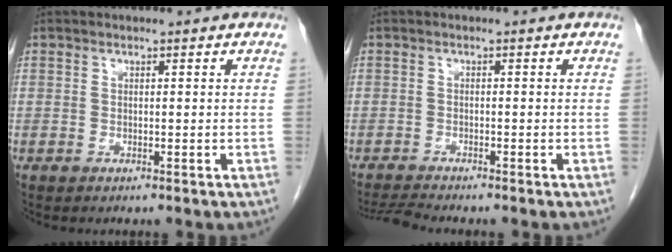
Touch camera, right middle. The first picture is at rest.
{"total": 3.0, "force": [-2.9, -0.9, 0.6], "torque": [-0.018, -0.019, -0.053]}